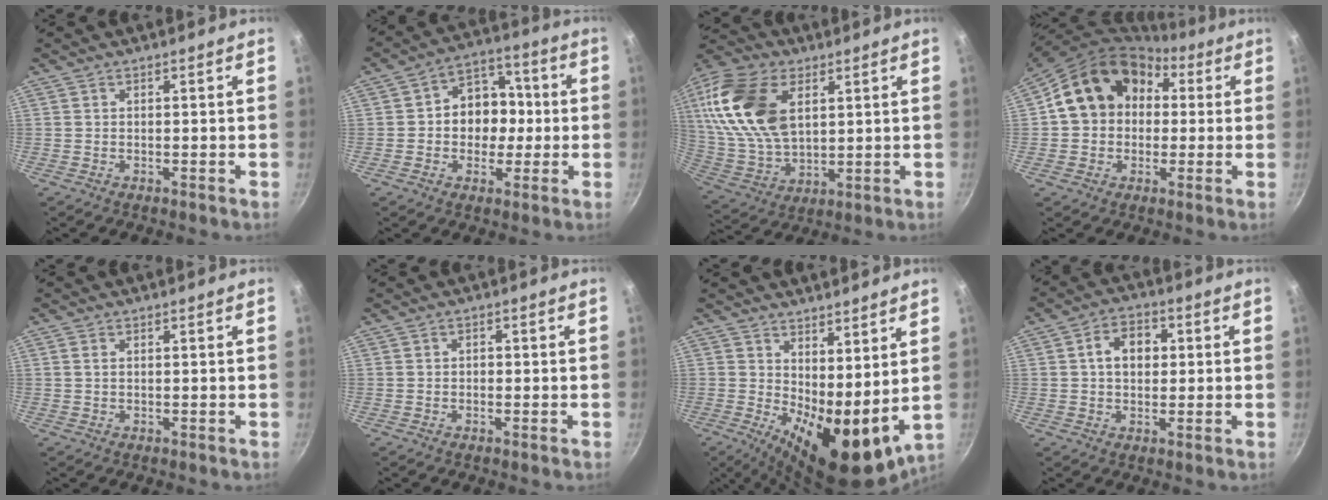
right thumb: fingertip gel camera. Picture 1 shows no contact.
{"total": 11.4, "force": [-0.2, 9.4, 6.5], "torque": [-0.040, 0.027, -0.016]}
{"total": 22.0, "force": [6.7, 13.4, 16.1], "torque": [-0.308, -0.015, 0.131]}
{"total": 17.0, "force": [2.7, 14.0, 9.4], "torque": [-0.134, 0.044, 0.032]}
{"total": 1.1, "force": [0.3, 0.7, 0.8], "torque": [-0.016, 0.002, 0.004]}
{"total": 1.0, "force": [-0.2, 0.8, 0.6], "torque": [-0.008, 0.005, -0.003]}
{"total": 14.6, "force": [3.1, 6.4, 12.8], "torque": [-0.157, -0.031, 0.060]}
{"total": 7.5, "force": [1.2, 5.4, 5.0], "torque": [-0.055, 0.013, 0.011]}